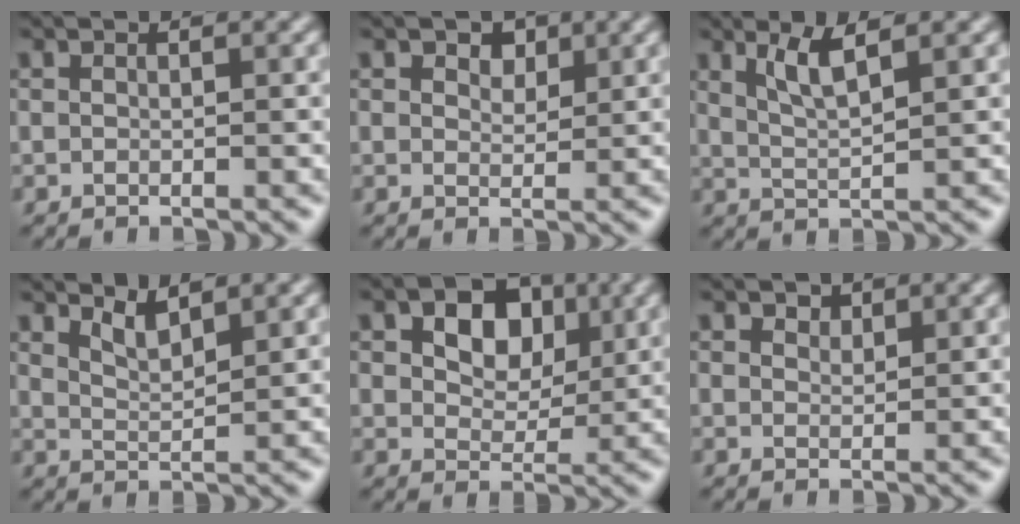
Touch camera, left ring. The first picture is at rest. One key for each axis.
{"total": 2.2, "fx": 1.4, "fy": 1.3, "fz": 1.1, "tx": -0.013, "ty": -0.002, "tz": 0.016}
{"total": 2.8, "fx": 1.6, "fy": 0.6, "fz": 2.2, "tx": -0.040, "ty": -0.004, "tz": 0.034}
{"total": 2.2, "fx": 1.8, "fy": 0.5, "fz": 1.2, "tx": -0.020, "ty": -0.005, "tz": 0.036}
{"total": 6.0, "fx": 2.1, "fy": 4.1, "fz": 3.9, "tx": -0.067, "ty": 0.003, "tz": 0.018}
{"total": 1.1, "fx": 0.9, "fy": 0.6, "fz": 0.2, "tx": -0.005, "ty": -0.002, "tz": 0.016}